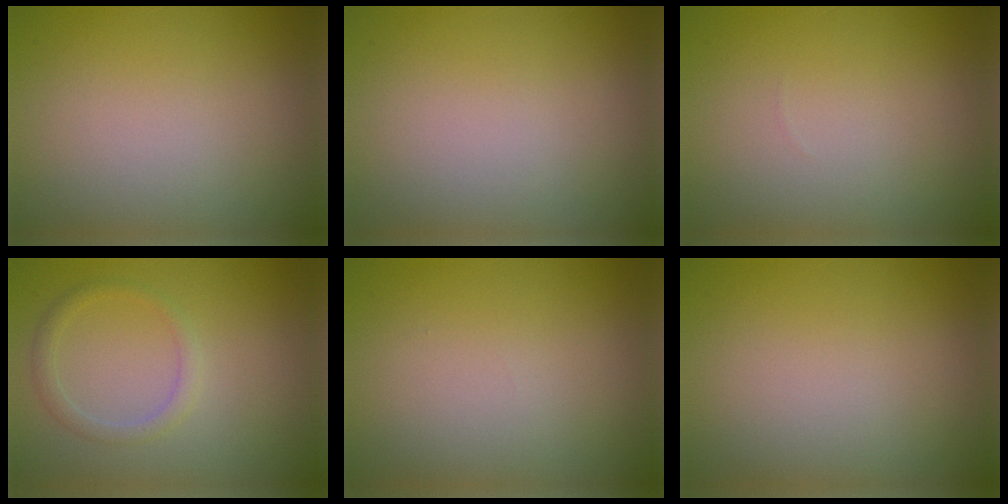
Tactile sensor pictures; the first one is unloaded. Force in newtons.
{"total": 0.0}
{"total": 0.0}
{"total": 1.5, "press": 1.5, "slide": 0.1}
{"total": 0.0}
{"total": 0.0}